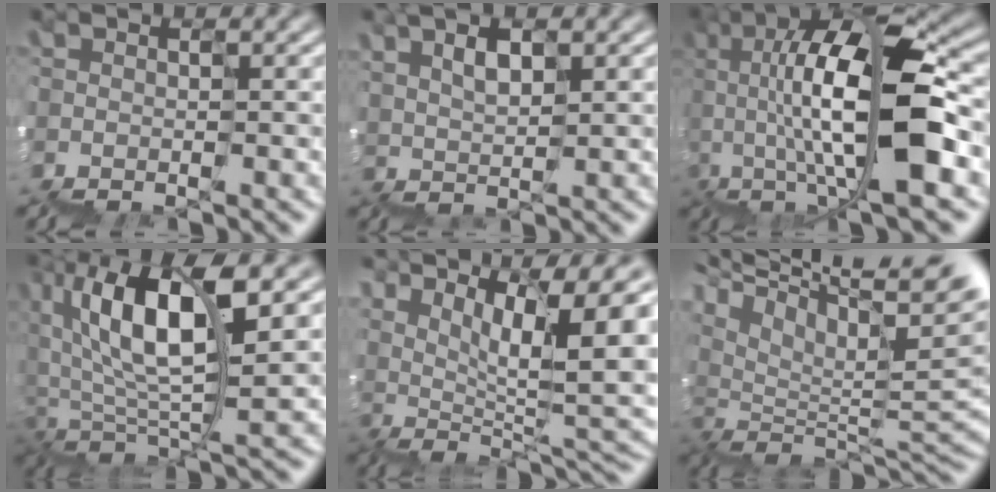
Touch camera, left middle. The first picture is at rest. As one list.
[{"total": 2.5, "force": [2.4, 0.2, 0.6], "torque": [0.003, 0.013, 0.055]}, {"total": 12.0, "force": [2.3, 4.7, 10.9], "torque": [-0.200, 0.018, 0.048]}, {"total": 9.2, "force": [2.7, 3.5, 8.1], "torque": [-0.144, 0.017, 0.052]}, {"total": 8.5, "force": [2.5, 2.0, 7.9], "torque": [-0.105, 0.009, 0.062]}, {"total": 13.8, "force": [9.7, 3.4, 9.2], "torque": [-0.120, 0.037, 0.188]}]